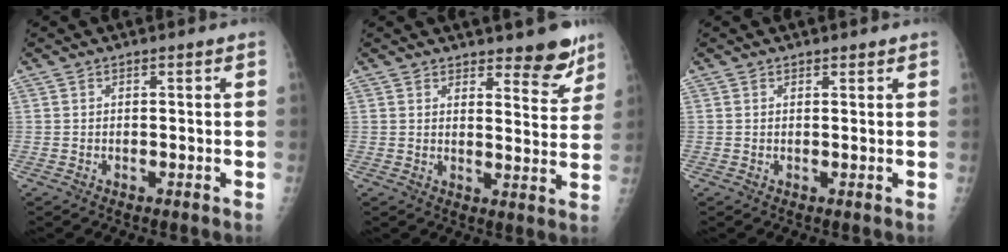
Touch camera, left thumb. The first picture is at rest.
{"total": 7.0, "force": [5.5, 2.6, 3.4], "torque": [-0.008, -0.042, 0.072]}
{"total": 0.7, "force": [0.6, 0.4, 0.1], "torque": [0.004, -0.005, 0.006]}